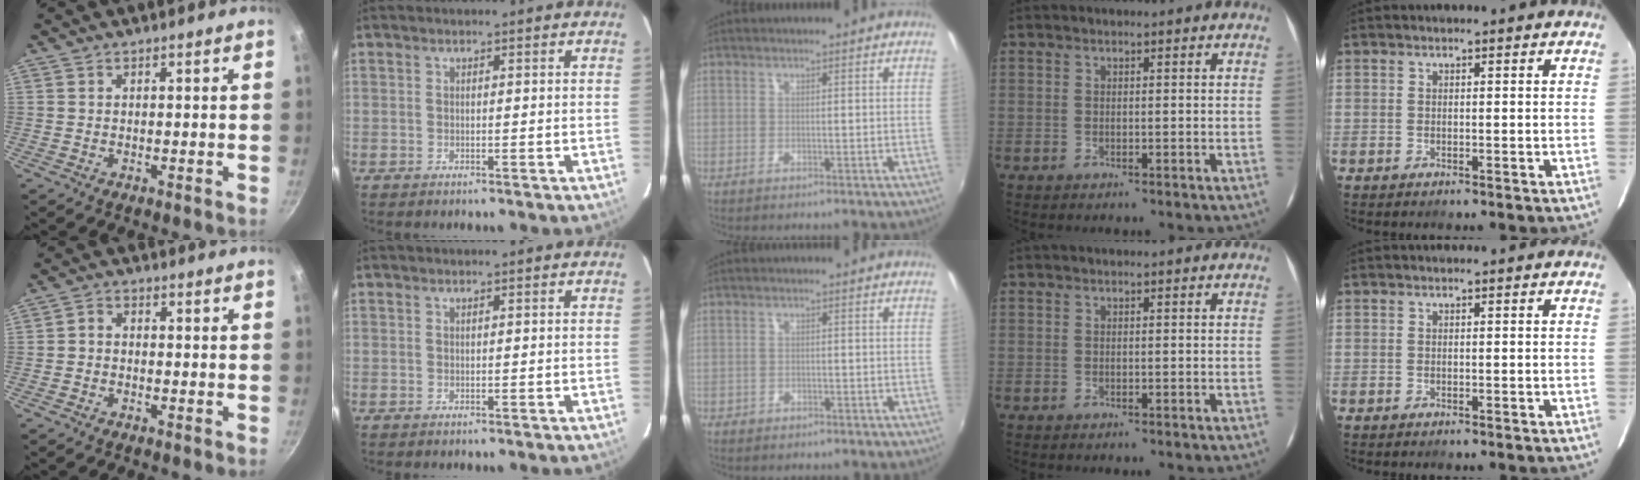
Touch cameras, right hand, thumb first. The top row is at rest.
{"thumb": {"total": 2.1, "force": [-1.0, 1.5, 1.1], "torque": [-0.024, 0.016, -0.026]}, "middle": {"total": 2.1, "force": [-1.3, 1.4, 0.8], "torque": [-0.019, -0.006, -0.022]}}